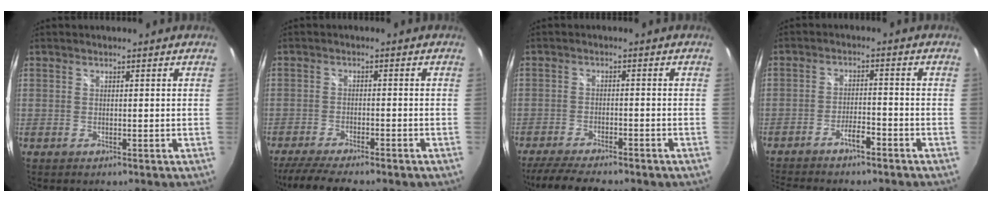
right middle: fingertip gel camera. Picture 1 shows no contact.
{"total": 10.4, "force": [-8.7, 1.6, 5.4], "torque": [-0.122, -0.027, -0.139]}
{"total": 12.1, "force": [-10.0, 2.8, 6.1], "torque": [-0.130, -0.028, -0.155]}
{"total": 6.4, "force": [-5.5, 0.9, 3.1], "torque": [-0.073, 0.000, -0.094]}